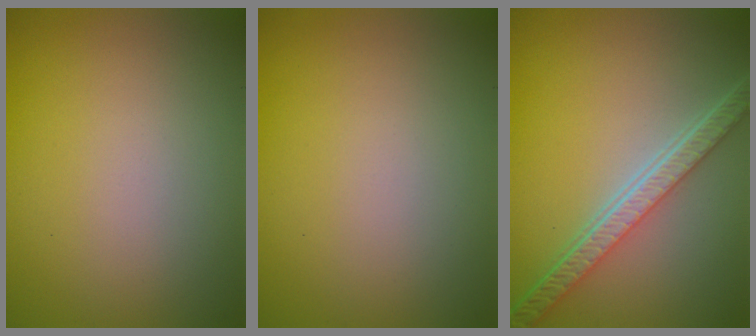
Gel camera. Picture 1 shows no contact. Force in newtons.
{"total": 0.0}
{"total": 5.6, "press": 4.1, "slide": 3.8}